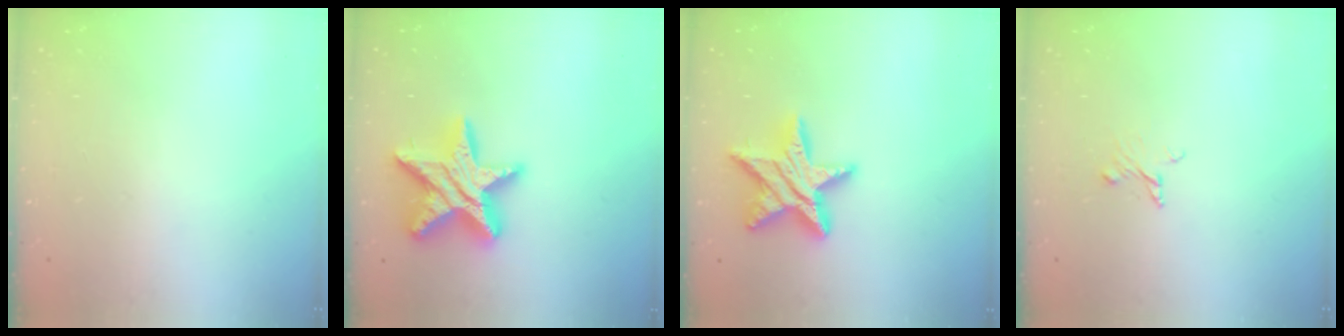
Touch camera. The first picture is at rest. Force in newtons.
{"total": 17.8, "press": 17.8, "slide": 1.4}
{"total": 14.0, "press": 14.0, "slide": 1.0}
{"total": 2.8, "press": 2.7, "slide": 0.3}